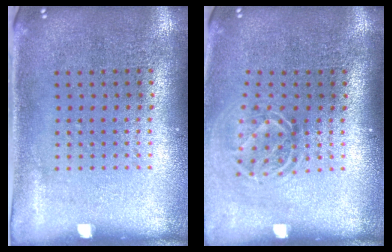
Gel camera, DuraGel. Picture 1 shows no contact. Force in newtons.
{"total": 1.7, "press": 1.2, "slide": 1.2}